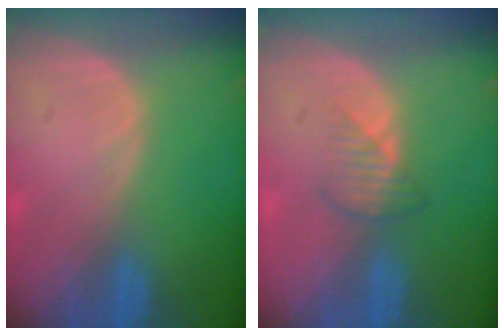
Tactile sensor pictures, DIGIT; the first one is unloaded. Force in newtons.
{"total": 2.7, "press": 2.6, "slide": 0.6}